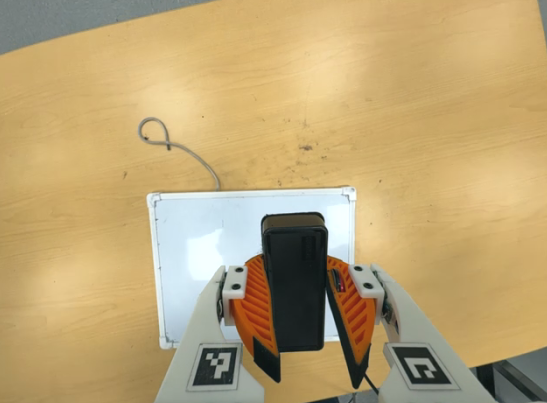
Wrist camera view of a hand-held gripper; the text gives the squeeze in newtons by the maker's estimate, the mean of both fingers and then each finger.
{"total": 10.3, "left": 9.9, "right": 10.6}